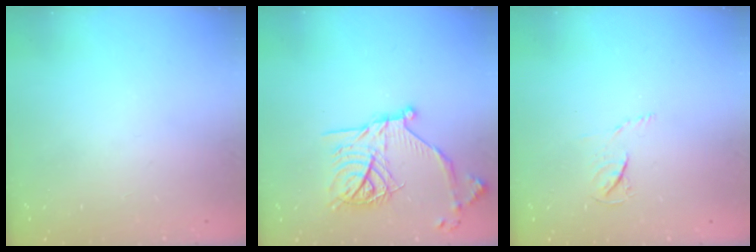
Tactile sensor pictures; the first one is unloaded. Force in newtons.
{"total": 19.4, "press": 19.3, "slide": 1.5}
{"total": 4.4, "press": 4.4, "slide": 0.6}